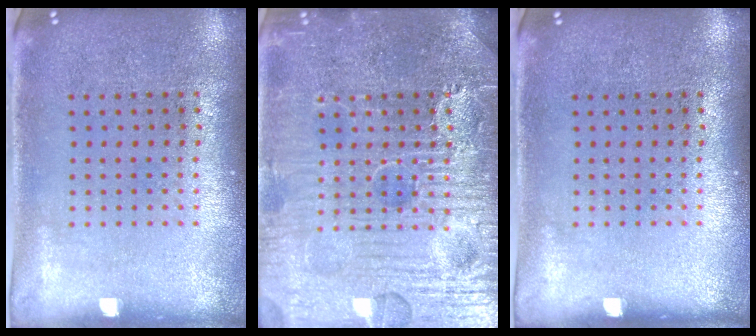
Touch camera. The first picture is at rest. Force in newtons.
{"total": 7.9, "press": 7.8, "slide": 0.9}
{"total": 0.0}